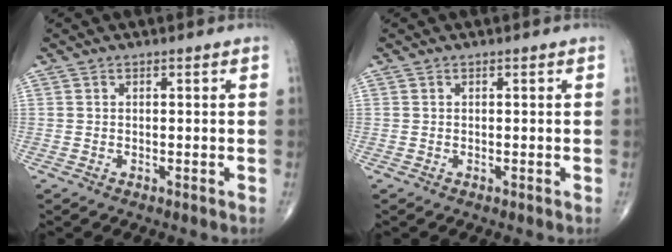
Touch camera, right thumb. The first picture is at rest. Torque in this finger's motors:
{"motor_torque": [0.01, -0.15, 0.13, 0.13, -0.02]}